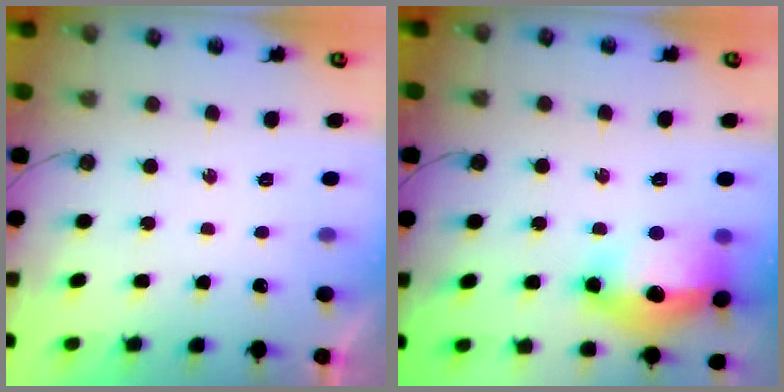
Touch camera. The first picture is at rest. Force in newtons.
{"total": 18.6, "press": 18.3, "slide": 3.1}